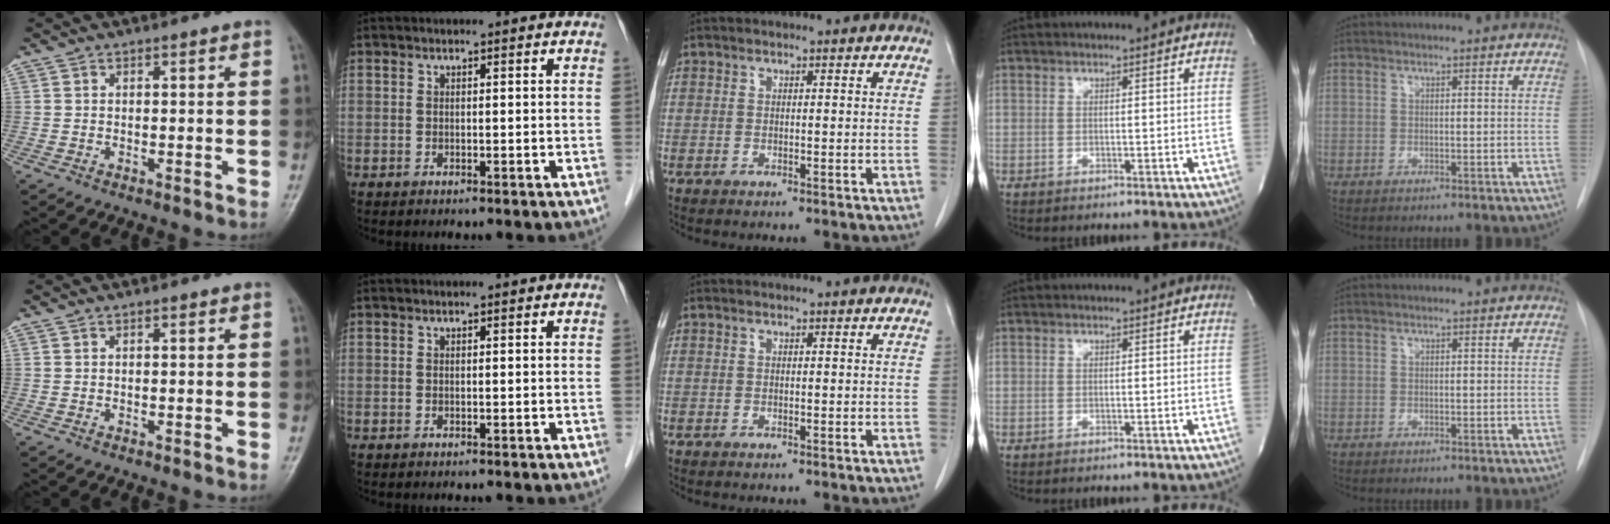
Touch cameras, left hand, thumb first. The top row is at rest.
{}